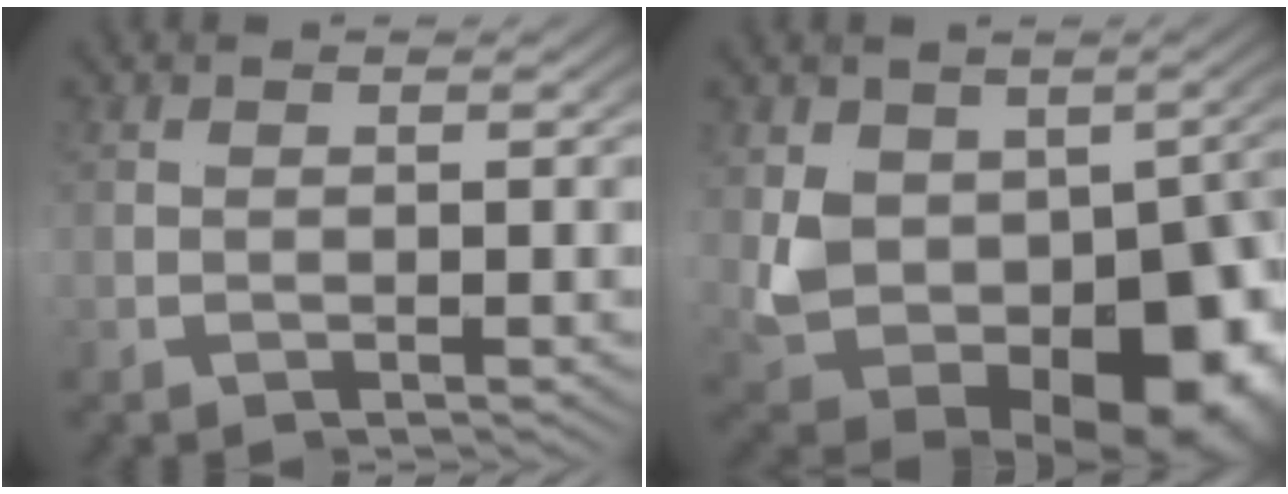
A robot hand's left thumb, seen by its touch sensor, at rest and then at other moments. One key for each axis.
{"total": 15.0, "fx": -0.9, "fy": 10.3, "fz": 10.8, "tx": -0.195, "ty": -0.026, "tz": -0.011}